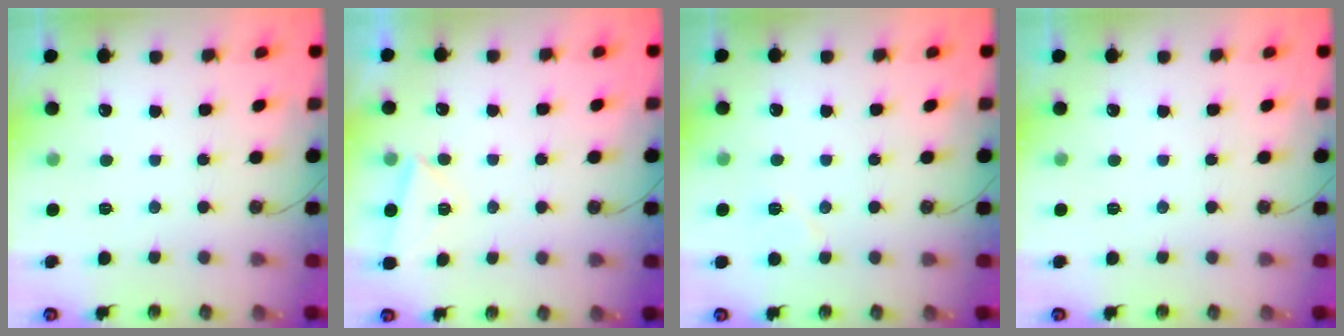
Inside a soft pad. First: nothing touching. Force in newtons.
{"total": 3.9, "press": 2.7, "slide": 2.8}
{"total": 5.5, "press": 5.3, "slide": 1.5}
{"total": 0.0}